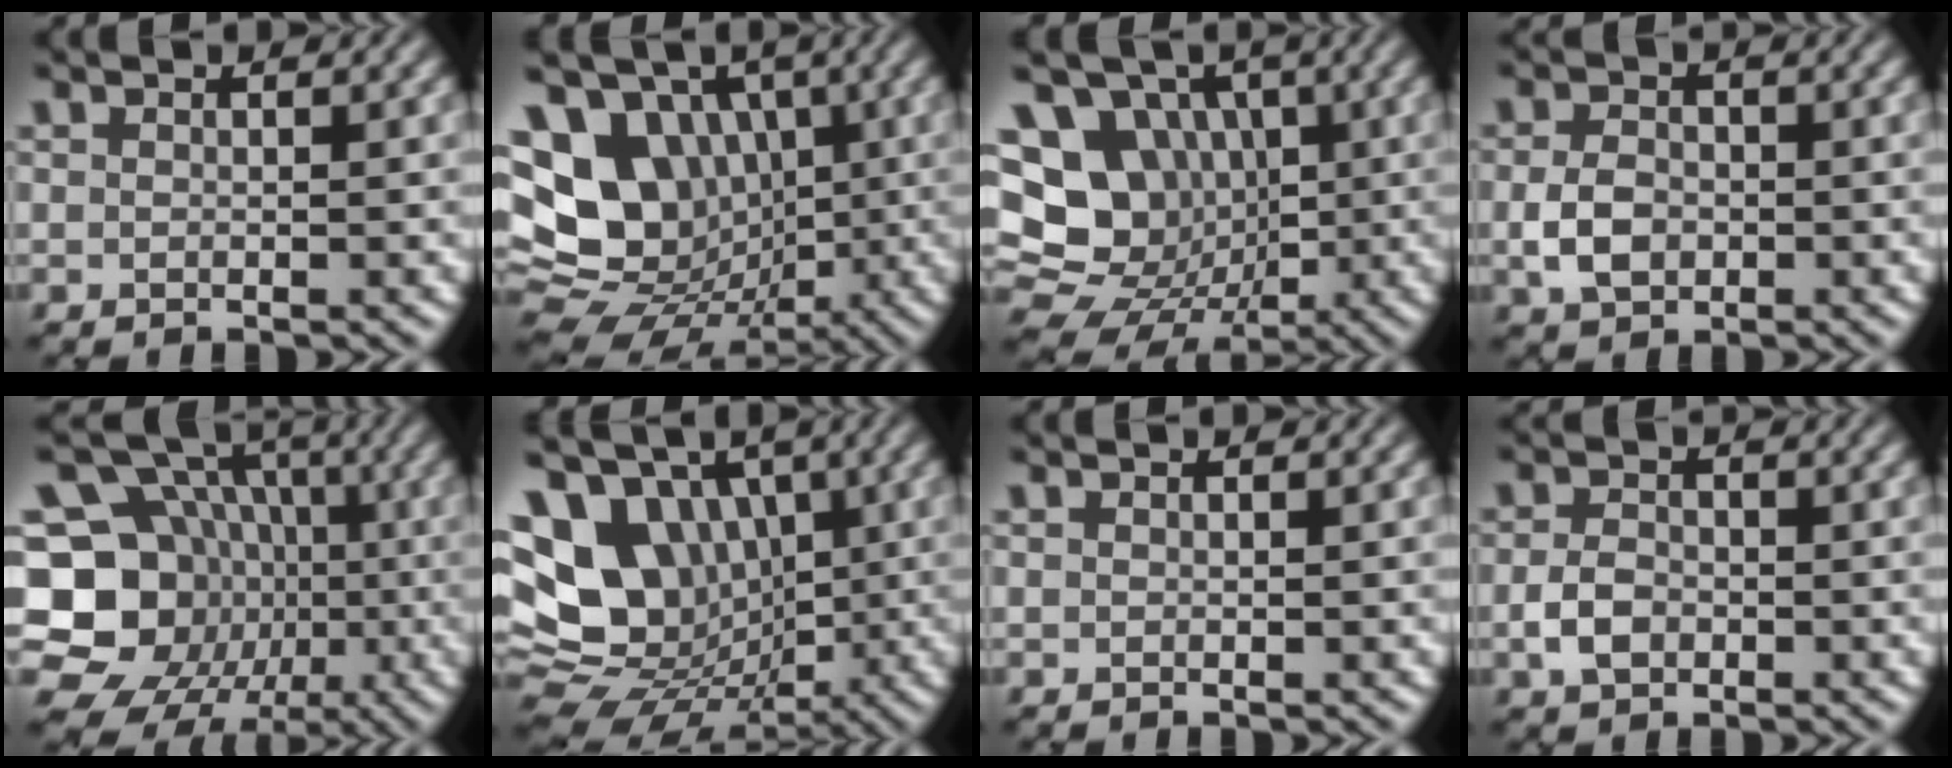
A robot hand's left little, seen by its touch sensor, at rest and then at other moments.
{"total": 14.7, "force": [1.2, 12.1, 8.2], "torque": [-0.149, 0.003, 0.009]}
{"total": 17.6, "force": [1.8, 15.8, 7.5], "torque": [-0.169, 0.010, 0.017]}
{"total": 3.2, "force": [-0.6, 2.3, 2.1], "torque": [-0.044, -0.001, -0.015]}
{"total": 15.8, "force": [-3.5, 14.3, 5.8], "torque": [-0.141, -0.008, -0.074]}
{"total": 13.0, "force": [1.3, 10.5, 7.5], "torque": [-0.133, -0.008, 0.024]}
{"total": 0.0}
{"total": 2.5, "force": [-0.7, 1.7, 1.6], "torque": [-0.032, 0.000, -0.018]}